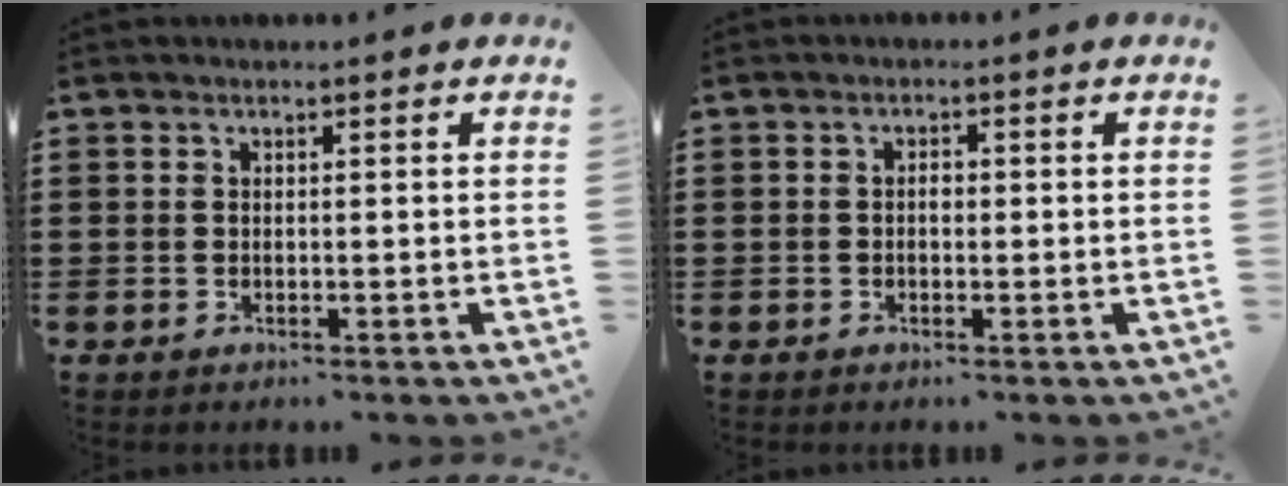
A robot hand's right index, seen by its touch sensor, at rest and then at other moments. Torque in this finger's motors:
{"motor_torque": [2.14, 0.00, 0.04, 0.02]}